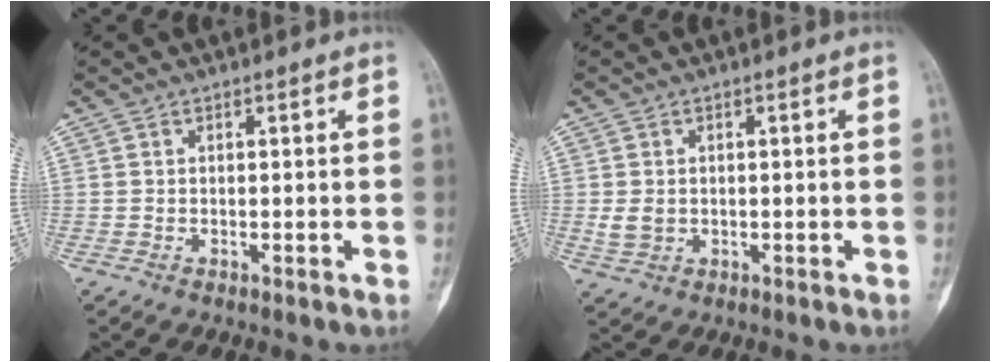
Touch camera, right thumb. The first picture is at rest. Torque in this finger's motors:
{"motor_torque": [0.60, 0.11, 0.20, -0.44, -0.01]}